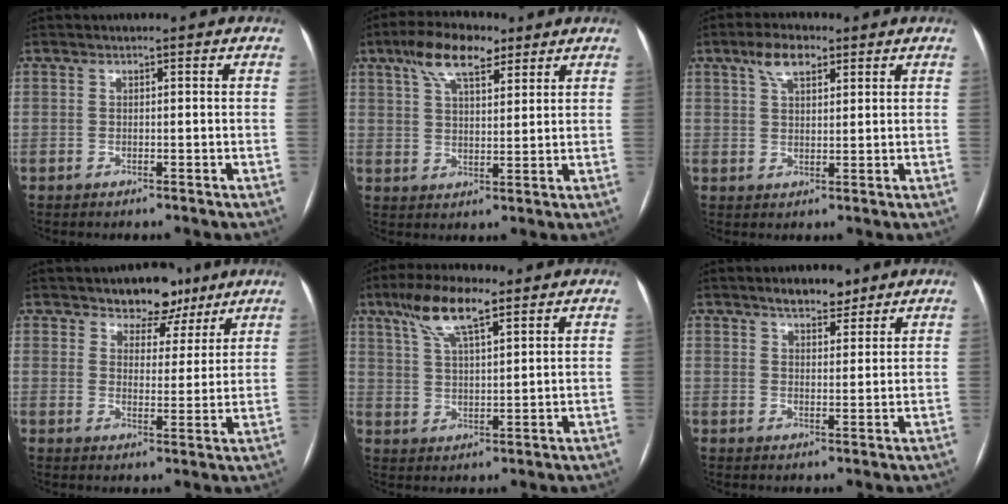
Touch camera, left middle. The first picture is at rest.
{"total": 9.0, "force": [5.7, 3.4, 6.1], "torque": [-0.119, 0.022, 0.102]}
{"total": 5.0, "force": [3.0, 2.1, 3.3], "torque": [-0.068, 0.015, 0.056]}
{"total": 7.0, "force": [5.3, 4.1, 2.1], "torque": [-0.016, 0.005, 0.079]}
{"total": 9.2, "force": [5.9, 2.1, 6.8], "torque": [-0.140, 0.018, 0.111]}
{"total": 4.7, "force": [3.7, 1.9, 2.2], "torque": [-0.035, 0.003, 0.059]}